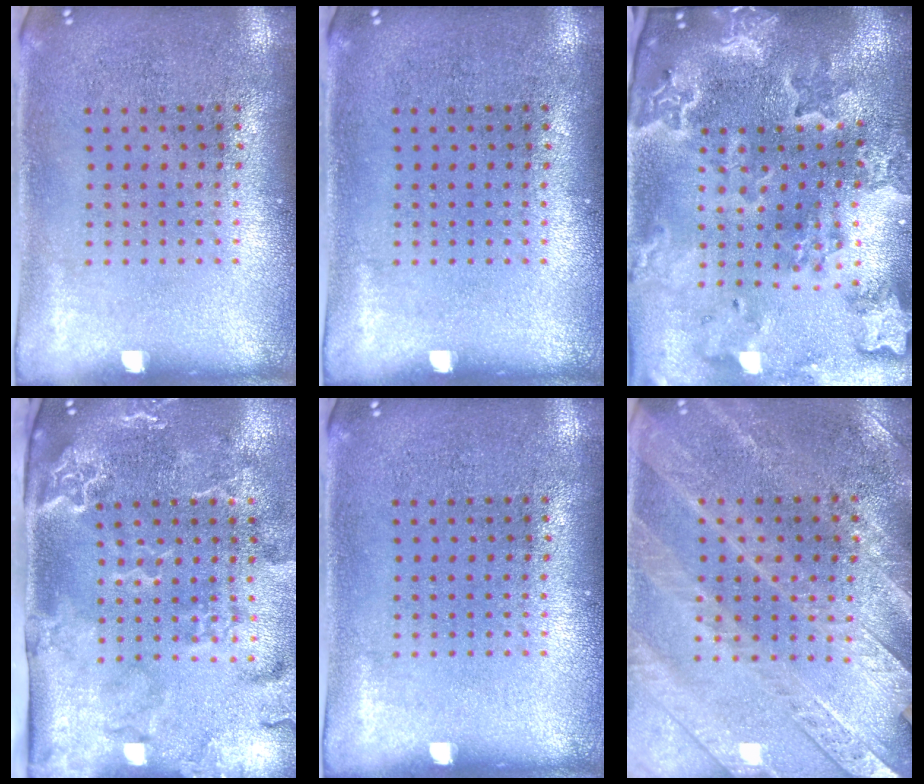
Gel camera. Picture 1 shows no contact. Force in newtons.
{"total": 0.0}
{"total": 3.6, "press": 3.2, "slide": 1.8}
{"total": 3.1, "press": 2.4, "slide": 2.0}
{"total": 0.0}
{"total": 2.8, "press": 2.6, "slide": 0.9}